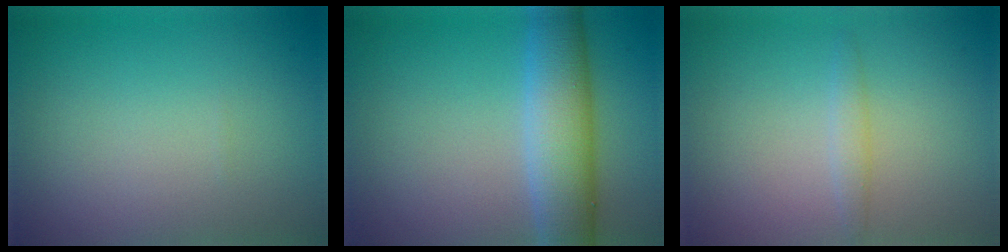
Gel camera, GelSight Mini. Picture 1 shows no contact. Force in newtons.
{"total": 6.1, "press": 6.1, "slide": 0.6}
{"total": 1.2, "press": 1.2, "slide": 0.1}